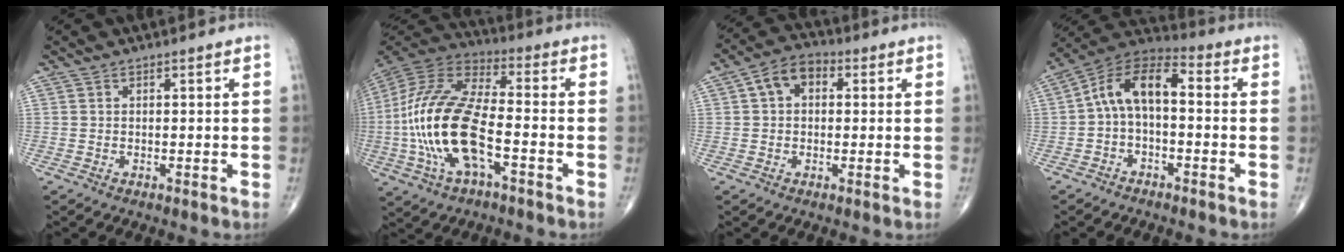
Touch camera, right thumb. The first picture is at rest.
{"total": 20.5, "force": [-4.7, 8.7, 18.0], "torque": [-0.390, 0.028, -0.086]}
{"total": 6.8, "force": [1.3, 4.8, 4.6], "torque": [-0.068, 0.022, 0.012]}
{"total": 10.5, "force": [-0.2, 5.7, 8.9], "torque": [-0.148, 0.045, -0.018]}